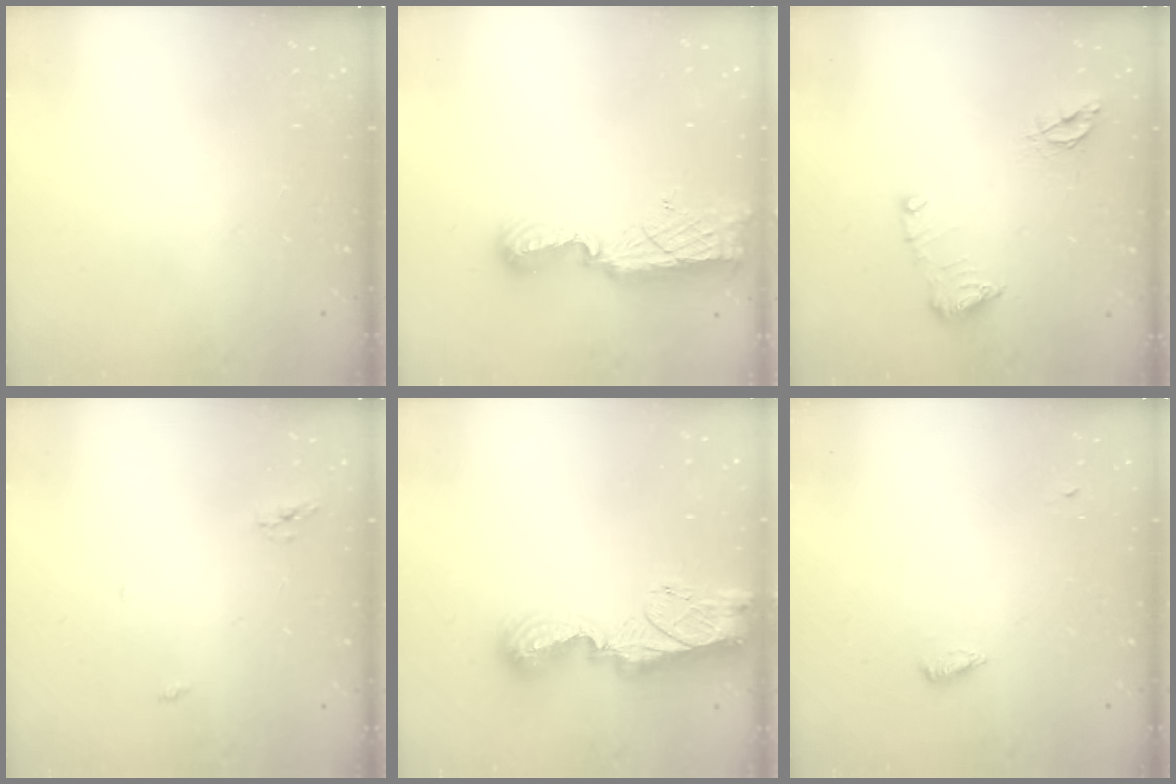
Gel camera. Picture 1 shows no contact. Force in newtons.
{"total": 9.9, "press": 9.9, "slide": 0.8}
{"total": 10.0, "press": 9.9, "slide": 1.0}
{"total": 3.3, "press": 3.3, "slide": 0.2}
{"total": 11.3, "press": 11.2, "slide": 1.0}
{"total": 3.1, "press": 3.0, "slide": 0.7}